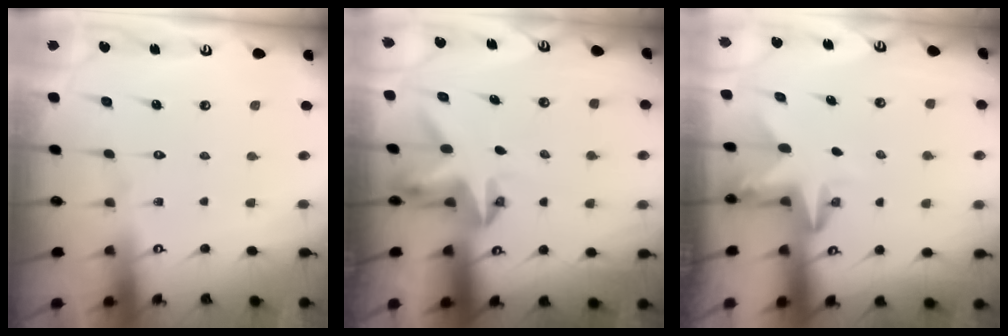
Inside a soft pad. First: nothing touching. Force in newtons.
{"total": 3.8, "press": 3.8, "slide": 0.2}
{"total": 3.2, "press": 3.2, "slide": 0.2}